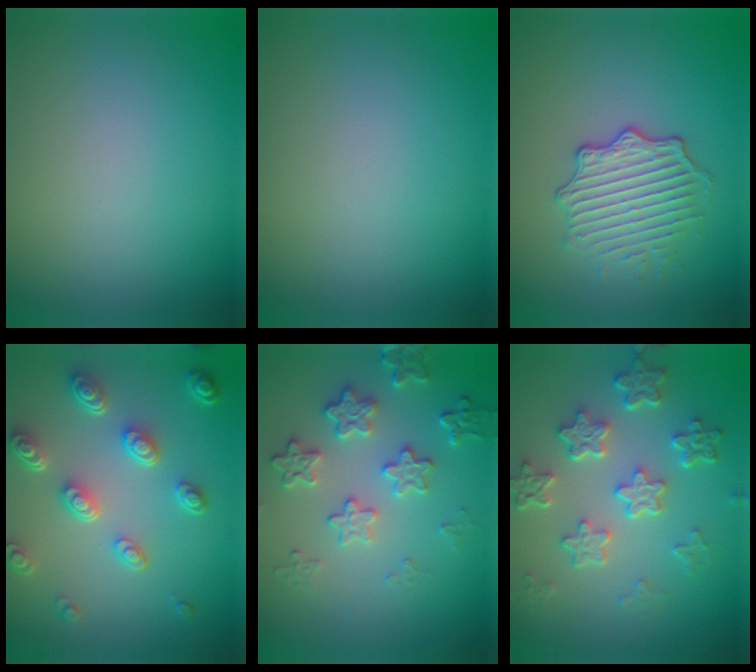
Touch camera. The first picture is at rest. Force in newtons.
{"total": 0.0}
{"total": 4.4, "press": 3.4, "slide": 2.8}
{"total": 5.3, "press": 4.0, "slide": 3.5}
{"total": 3.9, "press": 3.4, "slide": 1.9}
{"total": 5.3, "press": 4.1, "slide": 3.4}